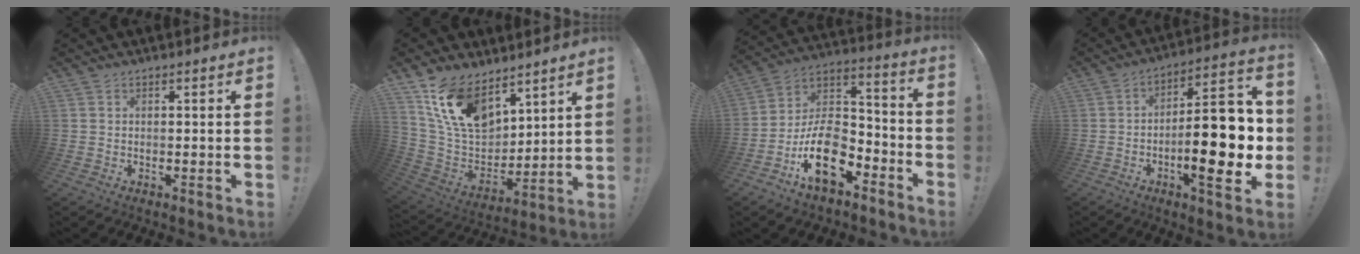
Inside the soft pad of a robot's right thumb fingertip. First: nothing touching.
{"total": 16.7, "force": [10.5, 9.3, 9.1], "torque": [-0.170, -0.062, 0.202]}
{"total": 18.7, "force": [-8.3, 13.2, 10.3], "torque": [-0.158, 0.048, -0.129]}
{"total": 21.3, "force": [-4.8, 7.2, 19.5], "torque": [-0.278, 0.029, -0.071]}